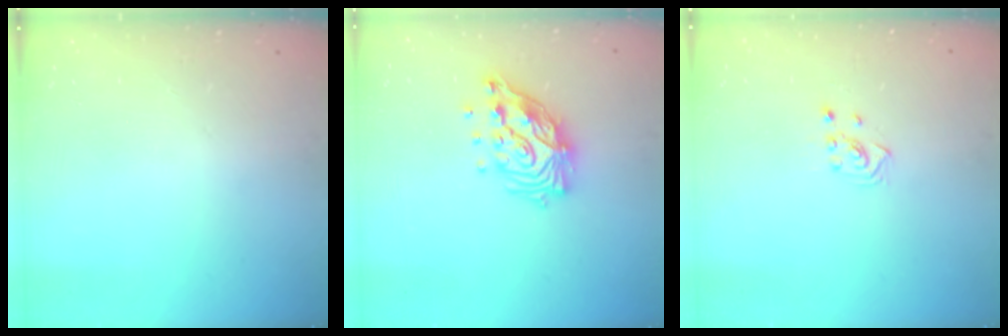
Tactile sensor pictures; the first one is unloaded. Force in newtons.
{"total": 13.6, "press": 13.5, "slide": 1.5}
{"total": 2.5, "press": 2.4, "slide": 0.8}